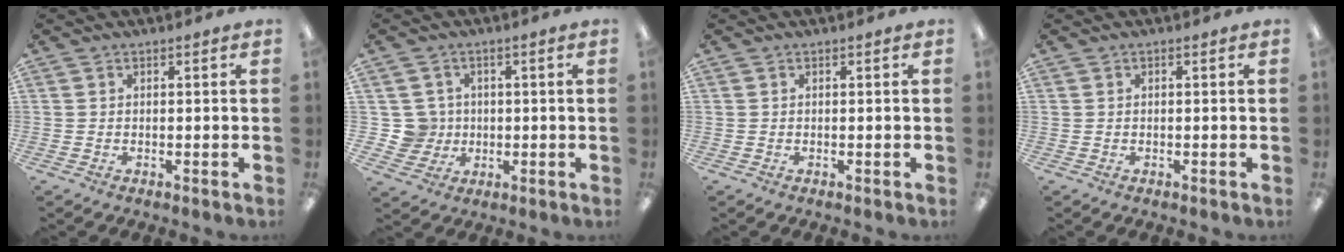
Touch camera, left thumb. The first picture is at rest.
{"total": 6.3, "force": [1.3, 6.1, 0.7], "torque": [-0.027, 0.004, 0.029]}
{"total": 0.0}
{"total": 0.0}